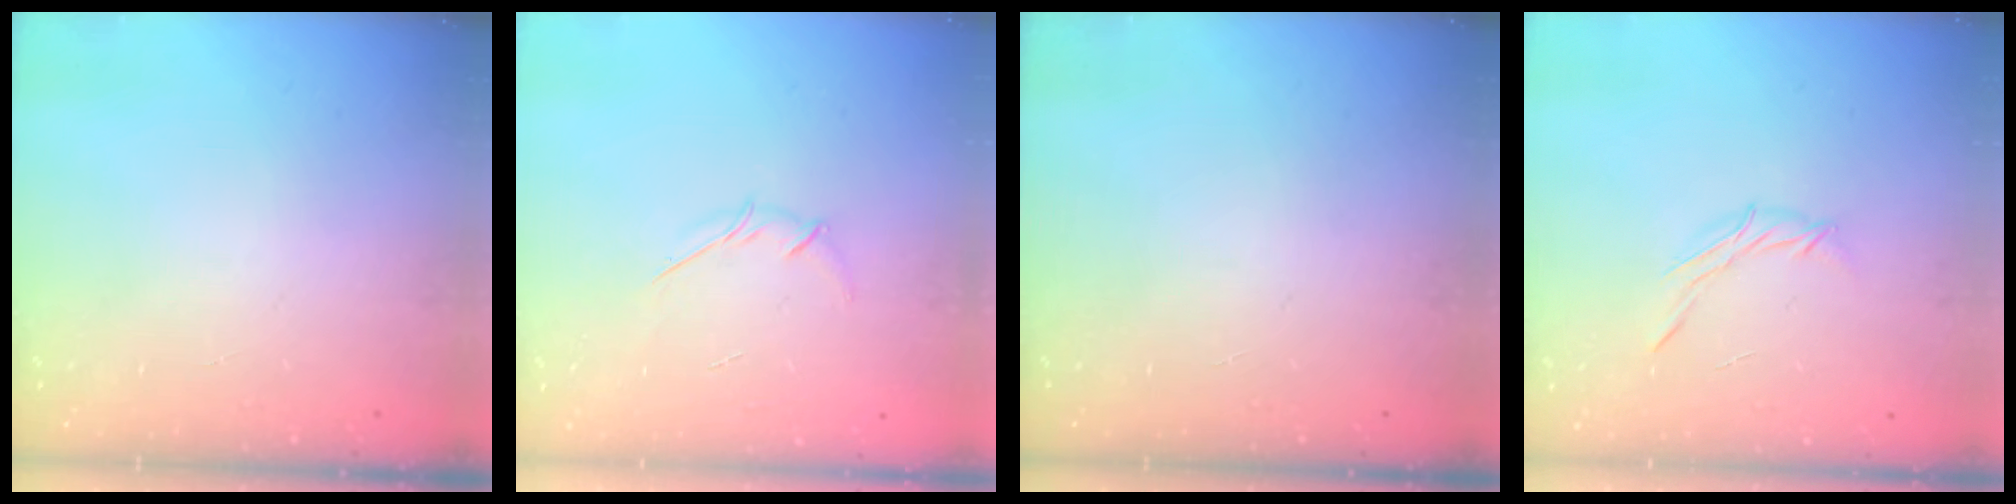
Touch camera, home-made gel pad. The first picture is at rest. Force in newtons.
{"total": 3.2, "press": 3.1, "slide": 0.9}
{"total": 0.0}
{"total": 4.5, "press": 4.3, "slide": 1.1}